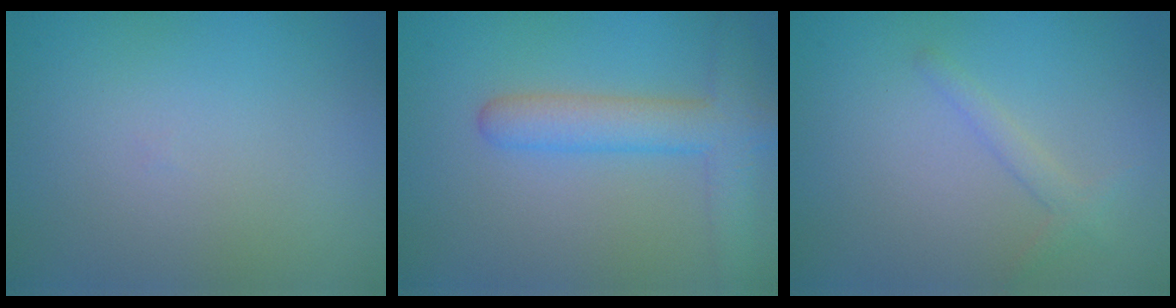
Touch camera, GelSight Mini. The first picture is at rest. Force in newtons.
{"total": 4.6, "press": 4.6, "slide": 0.2}
{"total": 1.4, "press": 1.4, "slide": 0.0}